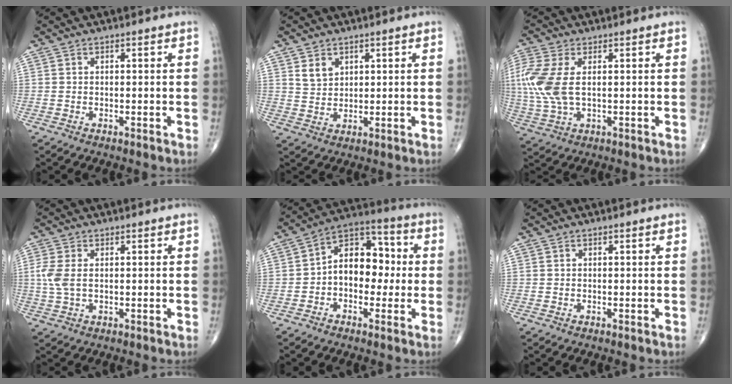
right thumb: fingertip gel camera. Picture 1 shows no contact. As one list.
[{"total": 3.6, "force": [1.9, 2.5, 1.6], "torque": [-0.017, -0.016, 0.041]}, {"total": 10.3, "force": [1.4, 5.5, 8.7], "torque": [-0.231, 0.005, 0.033]}, {"total": 4.1, "force": [0.2, 2.6, 3.2], "torque": [-0.081, 0.006, 0.003]}, {"total": 12.0, "force": [-0.4, 8.2, 8.8], "torque": [-0.095, 0.045, -0.020]}, {"total": 0.0}]